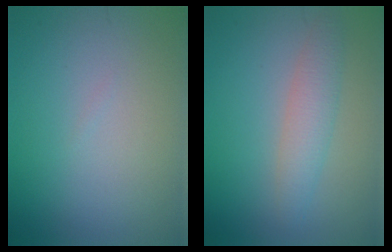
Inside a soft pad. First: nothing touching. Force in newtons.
{"total": 2.8, "press": 2.8, "slide": 0.1}